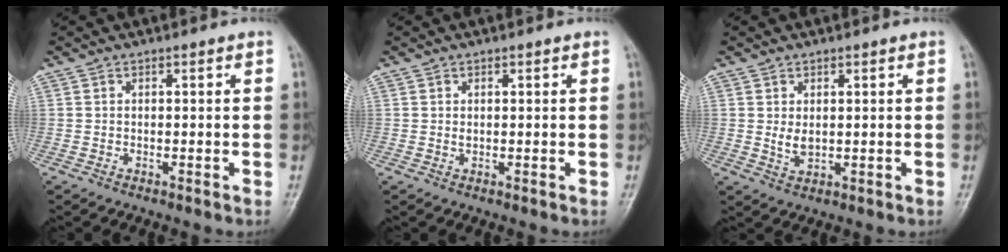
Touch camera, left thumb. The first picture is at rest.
{"total": 0.7, "force": [0.2, 0.5, 0.5], "torque": [-0.006, -0.001, 0.005]}
{"total": 2.8, "force": [0.6, 1.8, 2.1], "torque": [-0.030, -0.010, 0.016]}